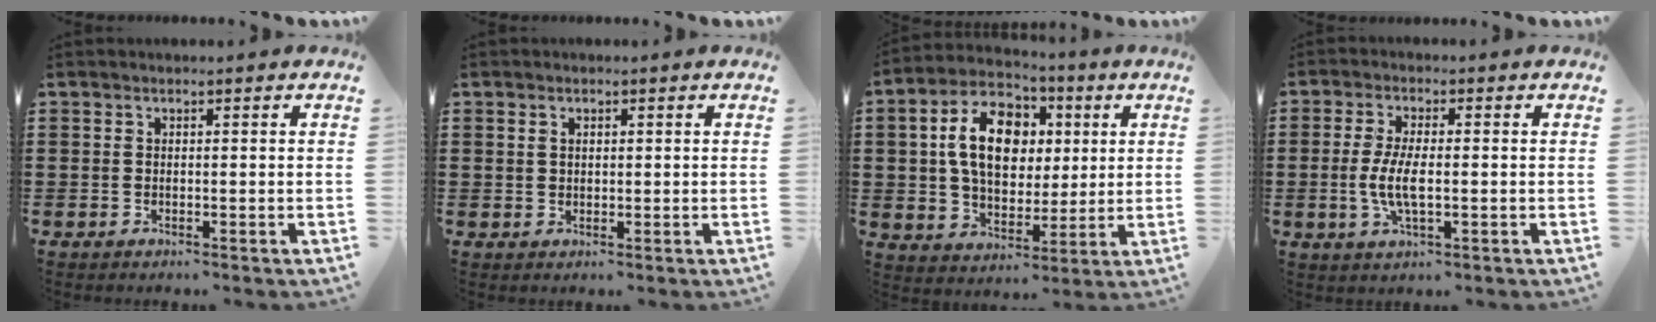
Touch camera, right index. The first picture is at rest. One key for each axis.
{"total": 1.1, "fx": 0.4, "fy": 0.6, "fz": 0.8, "tx": -0.017, "ty": 0.003, "tz": 0.008}
{"total": 13.0, "fx": 2.0, "fy": 8.6, "fz": 9.6, "tx": -0.201, "ty": 0.010, "tz": 0.029}
{"total": 5.6, "fx": -0.9, "fy": 1.8, "fz": 5.3, "tx": -0.120, "ty": -0.007, "tz": -0.023}